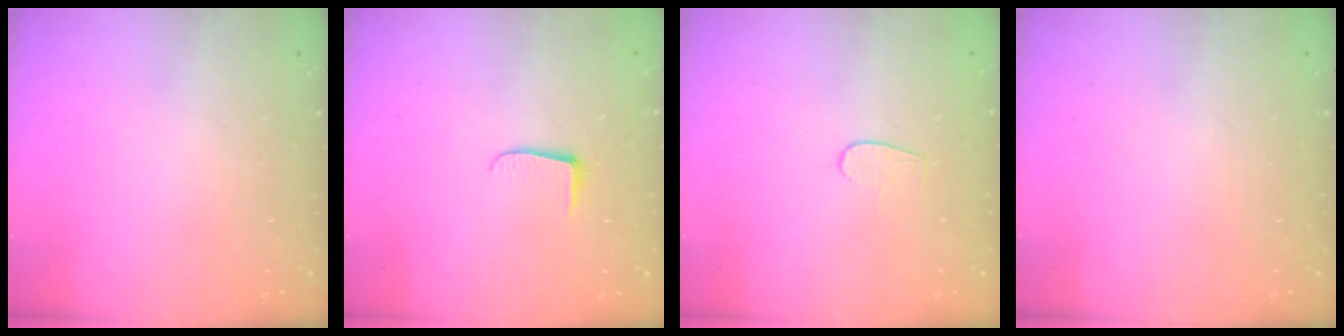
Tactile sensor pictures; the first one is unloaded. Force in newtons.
{"total": 5.3, "press": 5.2, "slide": 0.7}
{"total": 4.3, "press": 4.3, "slide": 0.3}
{"total": 0.0}